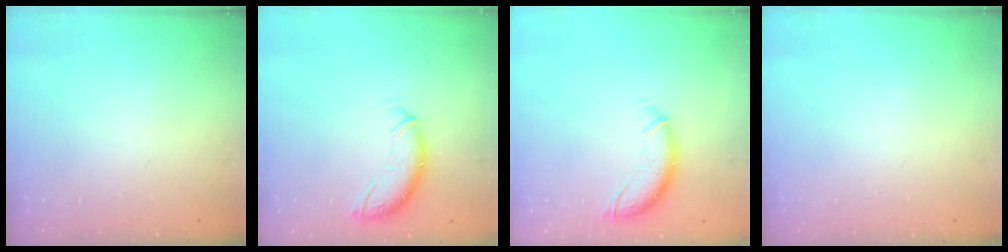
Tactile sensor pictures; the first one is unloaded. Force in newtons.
{"total": 10.7, "press": 10.6, "slide": 1.5}
{"total": 10.8, "press": 10.6, "slide": 1.8}
{"total": 0.0}